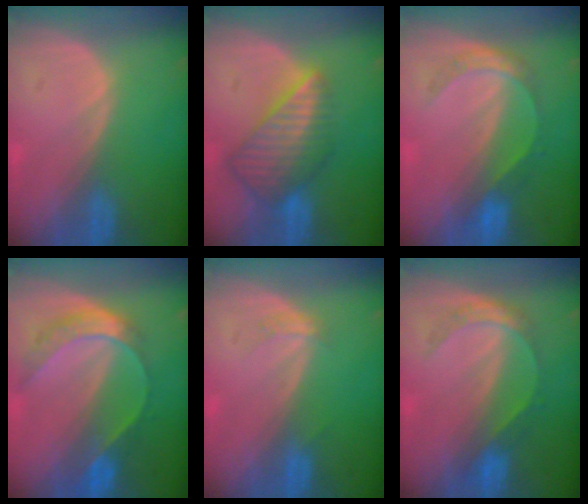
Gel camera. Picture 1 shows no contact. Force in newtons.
{"total": 8.7, "press": 7.6, "slide": 4.3}
{"total": 4.7, "press": 4.7, "slide": 0.4}
{"total": 7.6, "press": 6.4, "slide": 4.2}
{"total": 1.5, "press": 1.4, "slide": 0.3}
{"total": 4.7, "press": 4.7, "slide": 0.7}